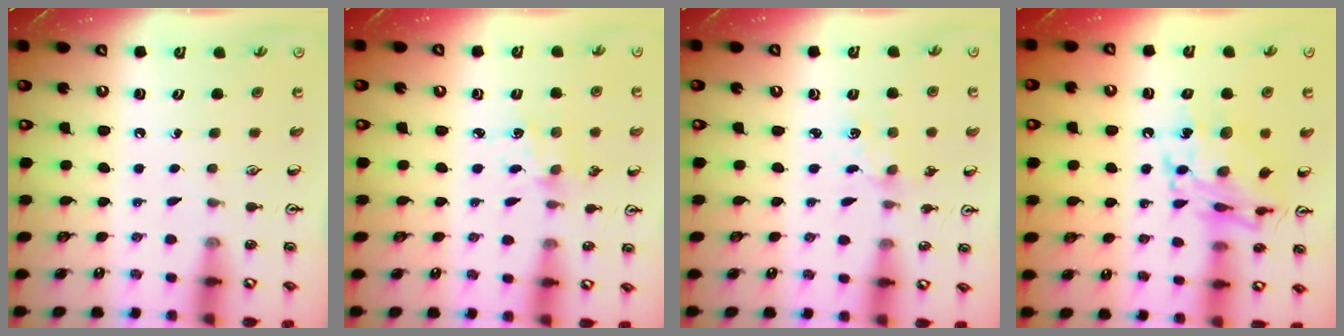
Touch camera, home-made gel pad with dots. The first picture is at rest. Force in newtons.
{"total": 2.9, "press": 2.9, "slide": 0.3}
{"total": 2.0, "press": 2.0, "slide": 0.3}
{"total": 12.9, "press": 12.9, "slide": 1.0}